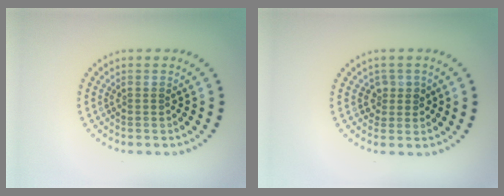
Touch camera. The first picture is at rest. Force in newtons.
{"total": 1.5, "press": 1.3, "slide": 0.7}